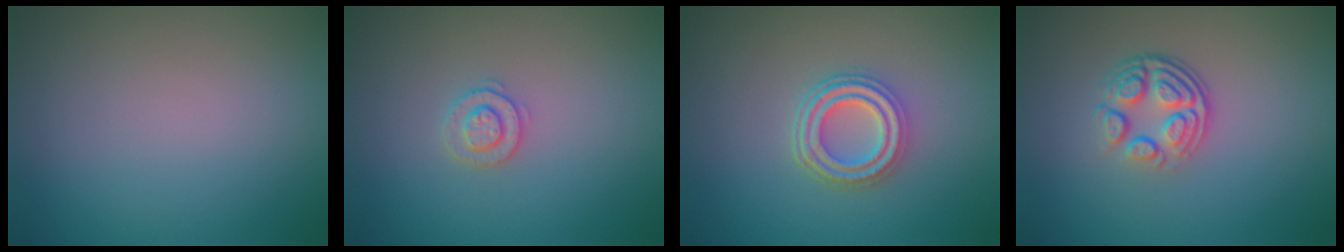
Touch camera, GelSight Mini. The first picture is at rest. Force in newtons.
{"total": 1.8, "press": 1.8, "slide": 0.4}
{"total": 4.0, "press": 3.1, "slide": 2.5}
{"total": 4.0, "press": 2.8, "slide": 2.9}